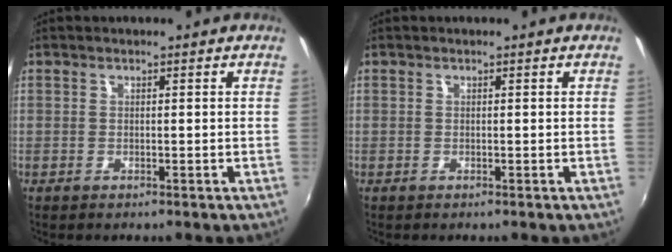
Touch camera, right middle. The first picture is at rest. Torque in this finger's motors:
{"motor_torque": [0.00, 0.00, 0.00, 0.00]}